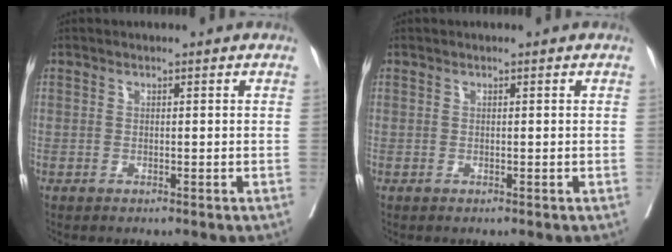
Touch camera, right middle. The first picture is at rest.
{"total": 0.0}